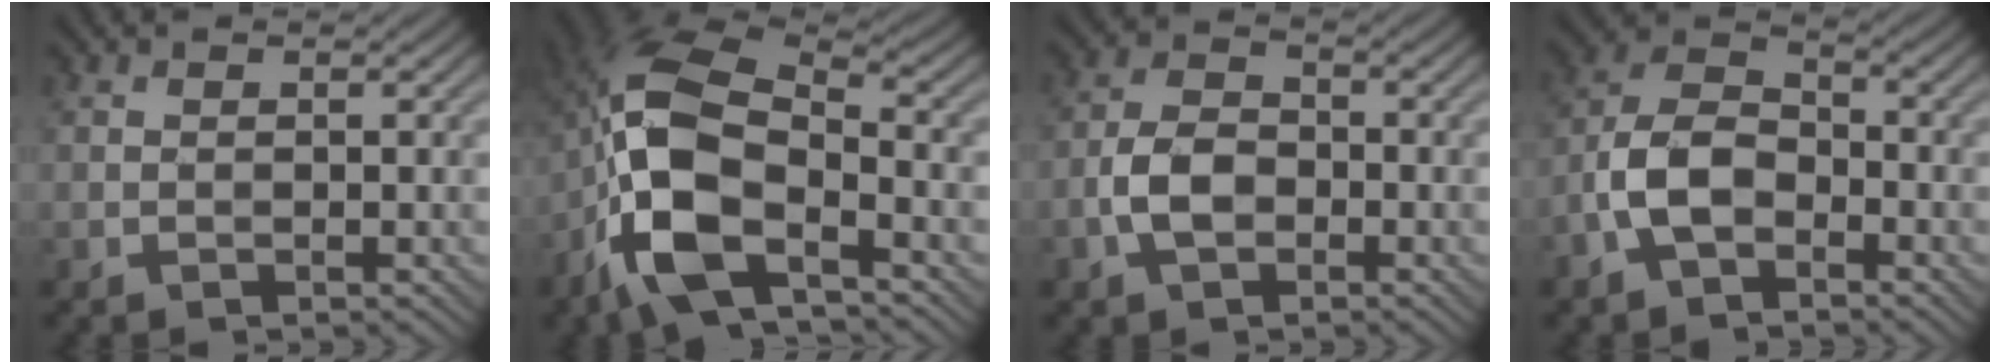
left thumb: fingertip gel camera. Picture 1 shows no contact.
{"total": 12.5, "force": [-5.1, 5.6, 10.0], "torque": [-0.227, -0.003, -0.107]}
{"total": 5.0, "force": [-1.9, 3.0, 3.5], "torque": [-0.072, 0.004, -0.044]}
{"total": 7.1, "force": [-3.4, 3.9, 4.8], "torque": [-0.104, 0.011, -0.076]}